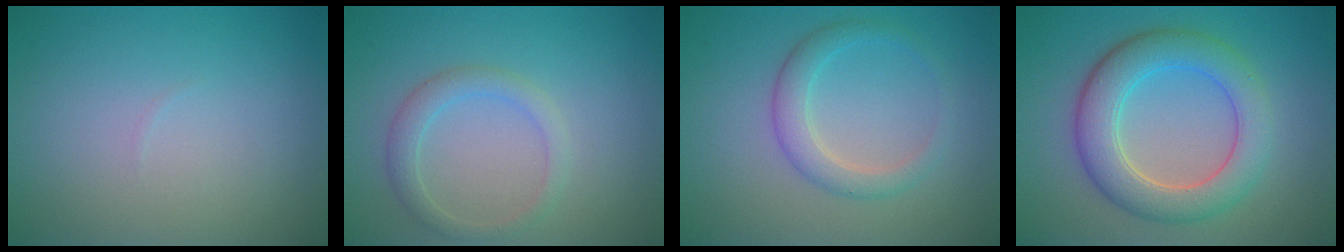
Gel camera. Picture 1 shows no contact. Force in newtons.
{"total": 2.2, "press": 2.1, "slide": 0.1}
{"total": 2.6, "press": 2.6, "slide": 0.1}
{"total": 6.3, "press": 6.2, "slide": 0.6}